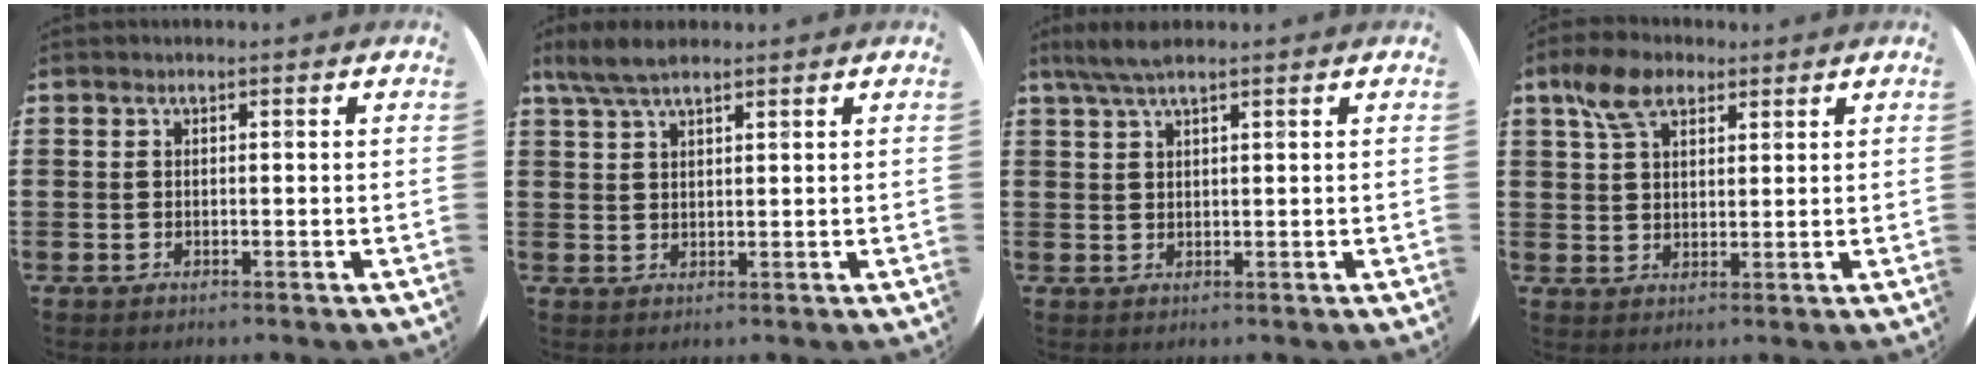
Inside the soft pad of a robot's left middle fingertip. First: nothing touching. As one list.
[{"total": 4.4, "force": [3.4, 1.2, 2.6], "torque": [-0.056, 0.001, 0.063]}, {"total": 3.1, "force": [2.3, 0.4, 2.0], "torque": [-0.042, 0.005, 0.042]}, {"total": 6.0, "force": [3.9, 3.2, 3.2], "torque": [-0.066, 0.006, 0.071]}]